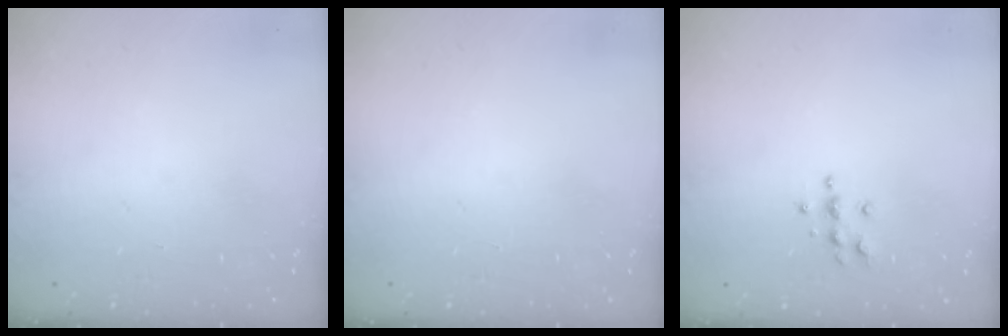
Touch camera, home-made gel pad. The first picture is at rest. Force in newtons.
{"total": 0.0}
{"total": 5.6, "press": 5.5, "slide": 0.7}